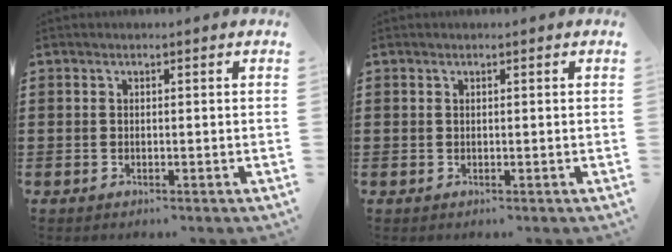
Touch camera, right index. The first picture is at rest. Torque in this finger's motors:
{"motor_torque": [-0.08, 0.38, 0.03, -0.01]}